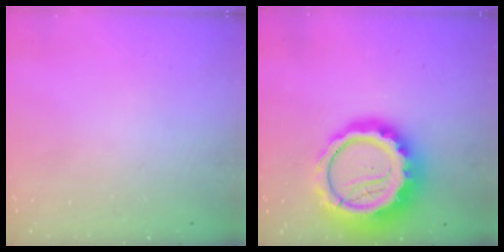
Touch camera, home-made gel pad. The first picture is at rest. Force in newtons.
{"total": 19.4, "press": 18.9, "slide": 4.1}